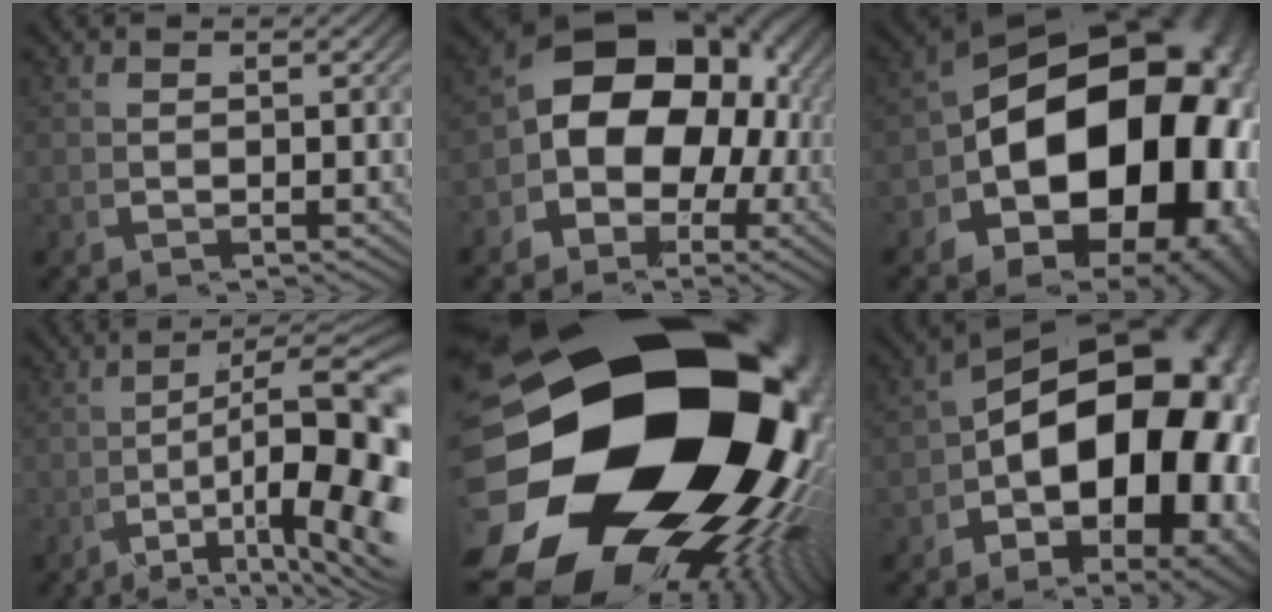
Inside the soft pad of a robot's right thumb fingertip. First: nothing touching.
{"total": 14.8, "force": [1.1, 10.8, 10.1], "torque": [-0.184, -0.010, 0.018]}
{"total": 28.1, "force": [-1.1, 18.9, 20.8], "torque": [-0.317, -0.070, 0.005]}
{"total": 11.8, "force": [-3.0, 5.9, 9.7], "torque": [-0.162, -0.041, -0.023]}
{"total": 43.3, "force": [-2.4, 28.4, 32.6], "torque": [-0.498, -0.066, -0.020]}
{"total": 22.8, "force": [0.0, 15.0, 17.2], "torque": [-0.257, -0.039, 0.009]}